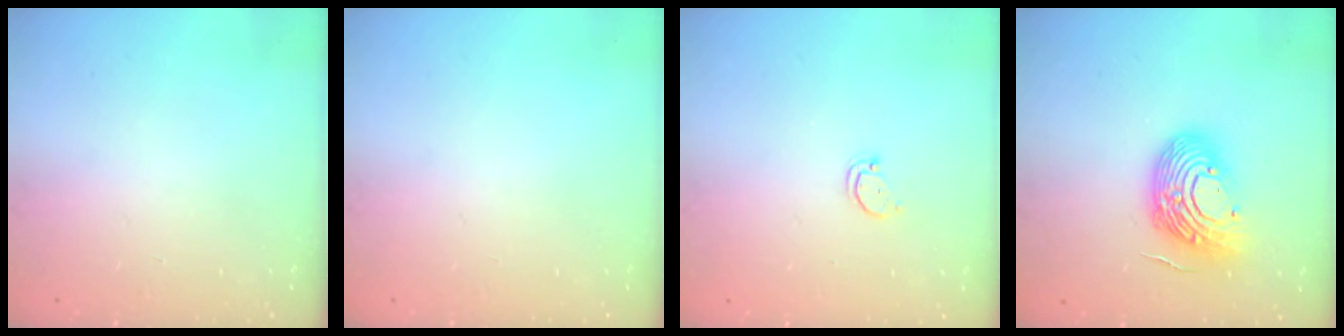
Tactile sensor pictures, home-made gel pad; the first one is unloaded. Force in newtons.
{"total": 0.0}
{"total": 1.8, "press": 1.8, "slide": 0.1}
{"total": 15.1, "press": 15.0, "slide": 1.9}